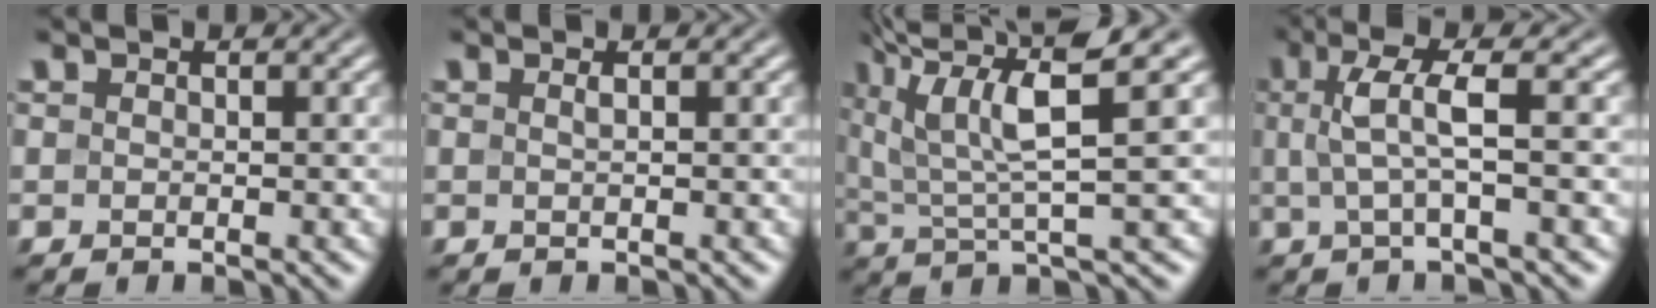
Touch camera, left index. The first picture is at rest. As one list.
[{"total": 0.7, "force": [0.2, 0.3, 0.7], "torque": [-0.007, 0.004, 0.000]}, {"total": 7.0, "force": [2.9, 1.2, 6.2], "torque": [-0.122, 0.011, 0.053]}, {"total": 4.3, "force": [0.5, 0.8, 4.2], "torque": [-0.083, 0.009, 0.011]}]